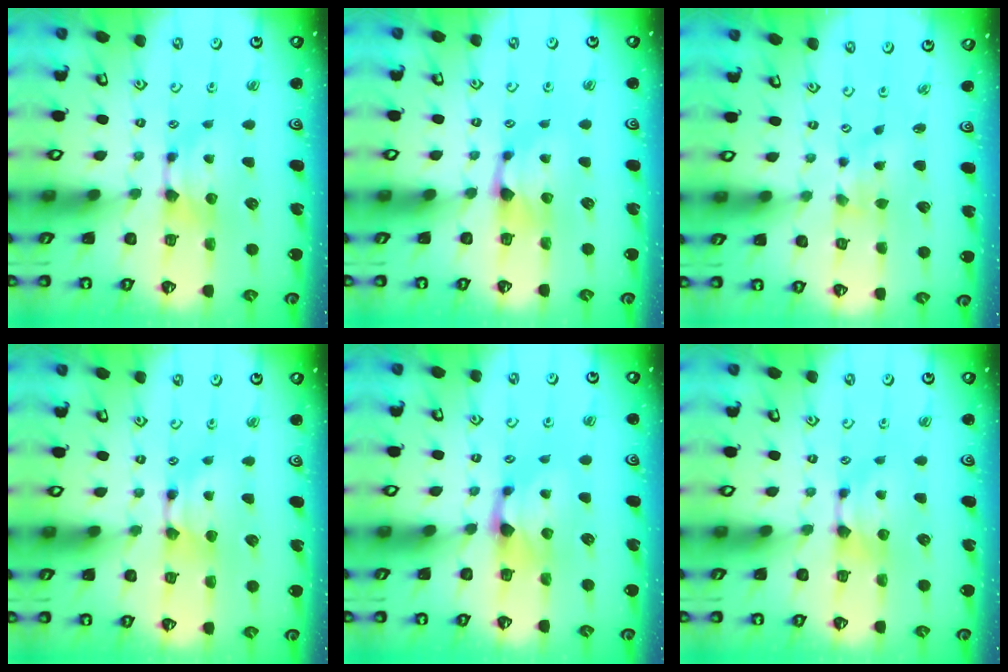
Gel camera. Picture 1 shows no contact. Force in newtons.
{"total": 1.0, "press": 0.5, "slide": 0.8}
{"total": 2.3, "press": 2.1, "slide": 0.9}
{"total": 1.6, "press": 1.6, "slide": 0.2}
{"total": 1.2, "press": 0.3, "slide": 1.2}
{"total": 0.0}